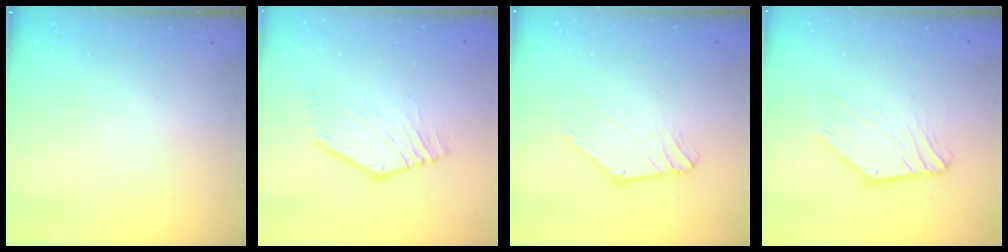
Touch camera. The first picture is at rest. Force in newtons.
{"total": 2.7, "press": 2.5, "slide": 1.1}
{"total": 1.0, "press": 1.0, "slide": 0.1}
{"total": 2.8, "press": 2.7, "slide": 0.5}